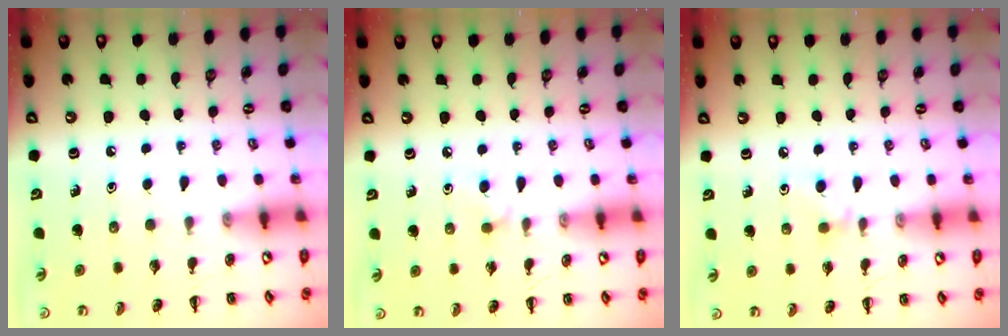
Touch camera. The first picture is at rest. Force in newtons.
{"total": 4.0, "press": 3.7, "slide": 1.5}
{"total": 3.8, "press": 3.6, "slide": 1.2}